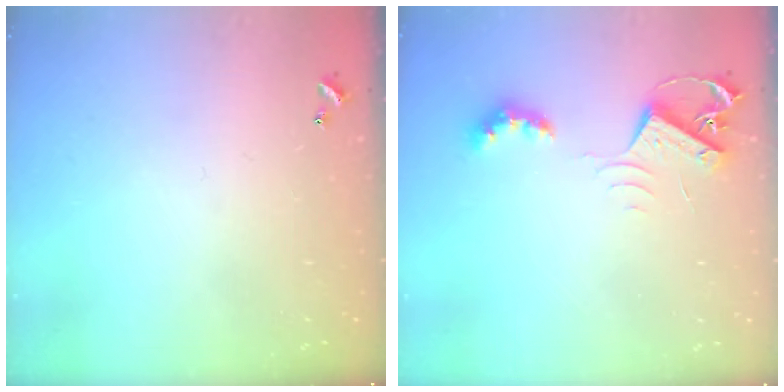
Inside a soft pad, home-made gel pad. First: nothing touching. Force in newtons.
{"total": 6.5, "press": 6.5, "slide": 0.9}